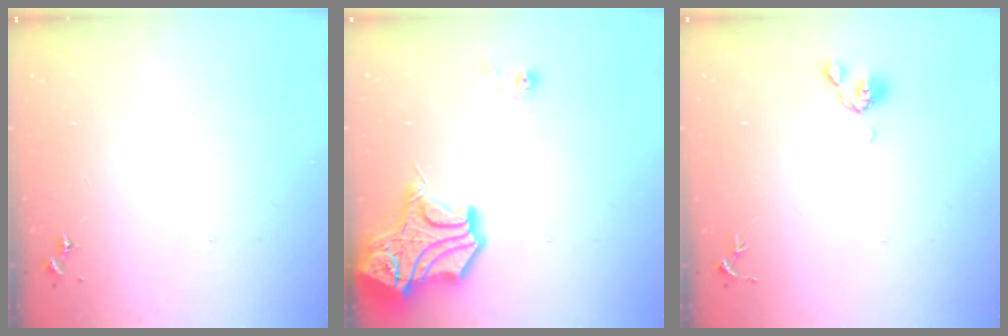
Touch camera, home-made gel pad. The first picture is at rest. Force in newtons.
{"total": 21.1, "press": 21.0, "slide": 2.6}
{"total": 5.2, "press": 5.1, "slide": 0.9}